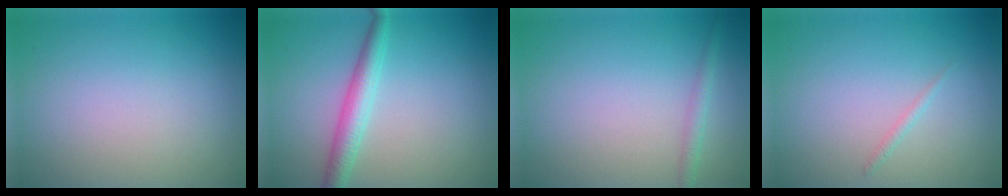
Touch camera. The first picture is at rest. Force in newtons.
{"total": 3.1, "press": 3.1, "slide": 0.0}
{"total": 1.3, "press": 1.3, "slide": 0.1}
{"total": 0.6, "press": 0.6, "slide": 0.0}